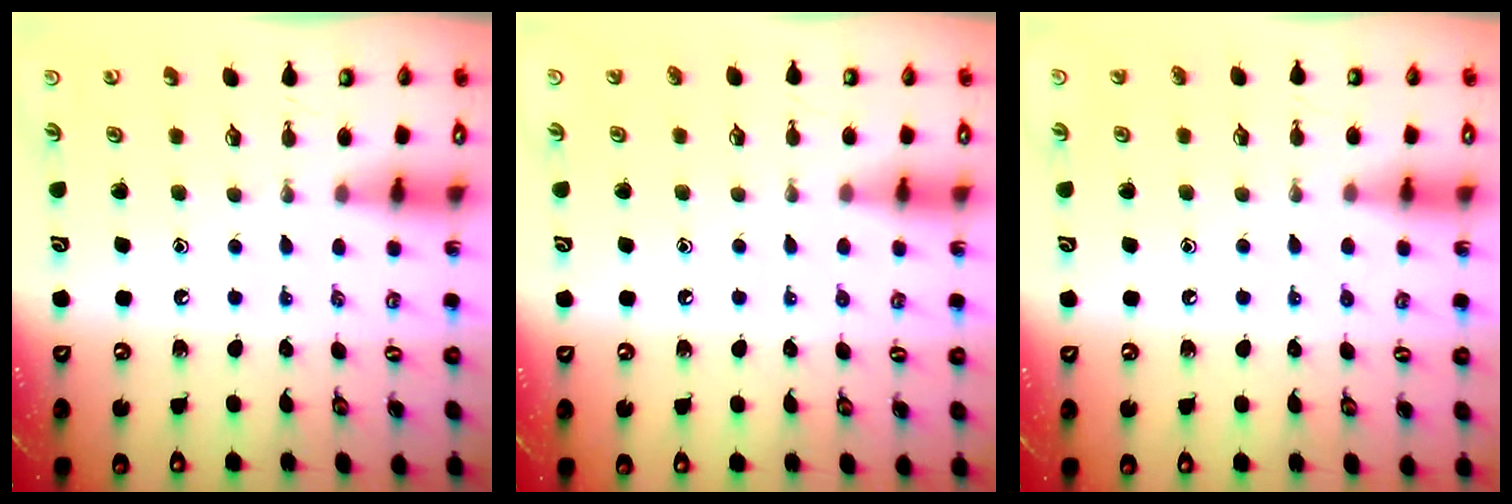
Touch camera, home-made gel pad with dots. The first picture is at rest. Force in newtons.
{"total": 2.1, "press": 2.1, "slide": 0.2}
{"total": 2.9, "press": 2.9, "slide": 0.4}